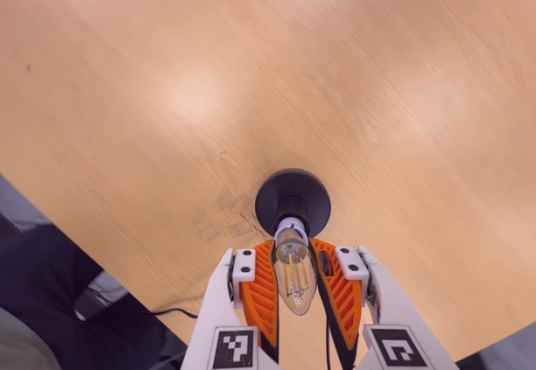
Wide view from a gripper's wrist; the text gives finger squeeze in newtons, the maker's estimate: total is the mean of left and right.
{"total": 19.3, "left": 18.8, "right": 19.7}